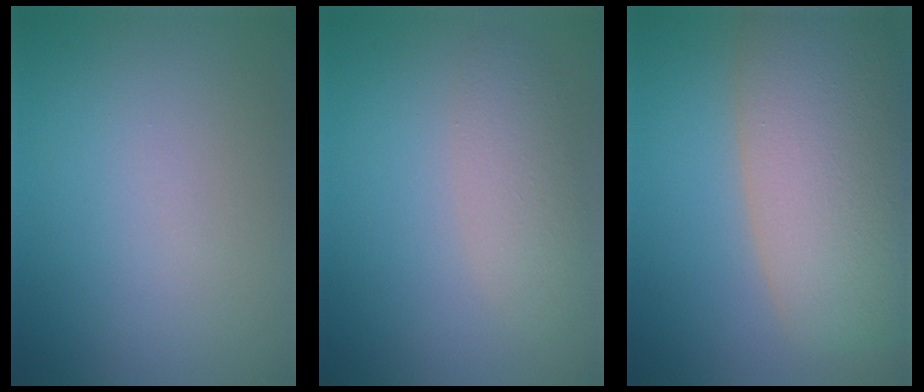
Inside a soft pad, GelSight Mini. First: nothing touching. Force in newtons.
{"total": 3.0, "press": 3.0, "slide": 0.1}
{"total": 11.6, "press": 11.6, "slide": 0.9}